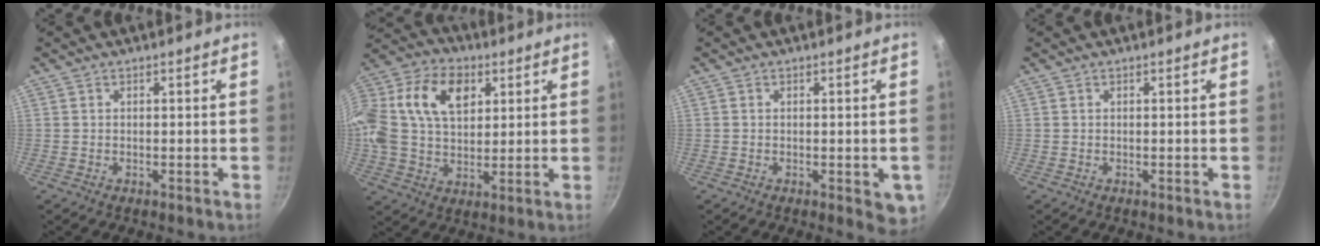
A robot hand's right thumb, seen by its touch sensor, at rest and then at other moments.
{"total": 22.1, "force": [6.7, 14.9, 14.9], "torque": [-0.307, 0.021, 0.107]}
{"total": 4.8, "force": [-1.1, 2.0, 4.2], "torque": [-0.036, -0.003, -0.012]}
{"total": 0.0}